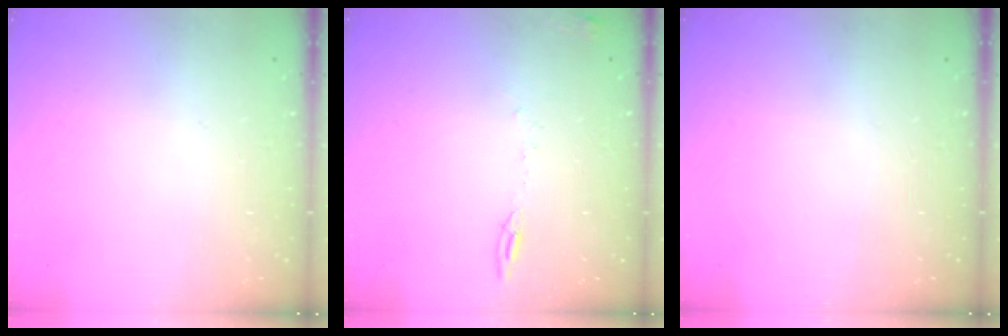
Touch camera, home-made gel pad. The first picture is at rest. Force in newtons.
{"total": 5.2, "press": 5.1, "slide": 0.7}
{"total": 0.0}